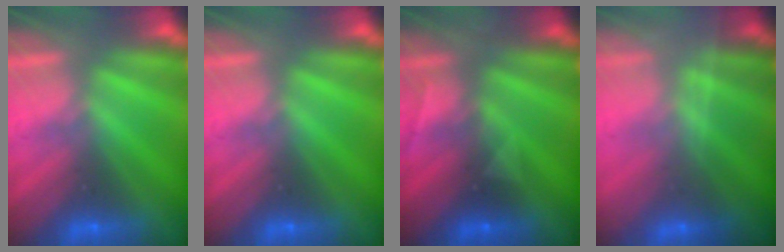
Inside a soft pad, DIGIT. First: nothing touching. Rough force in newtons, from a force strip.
{"total": 0.0}
{"total": 2.9}
{"total": 1.7}